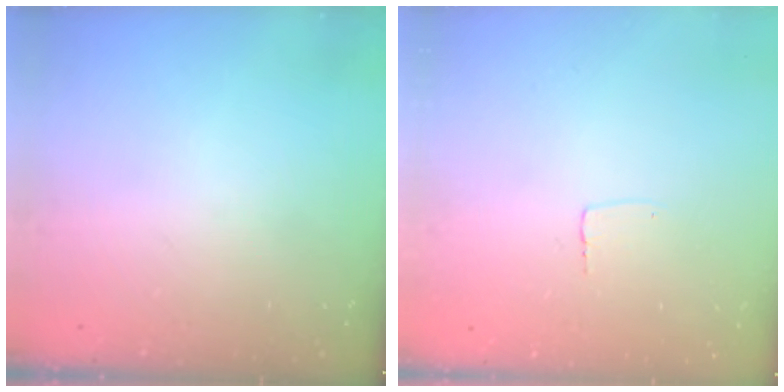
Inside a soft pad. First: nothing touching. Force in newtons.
{"total": 2.6, "press": 2.6, "slide": 0.1}